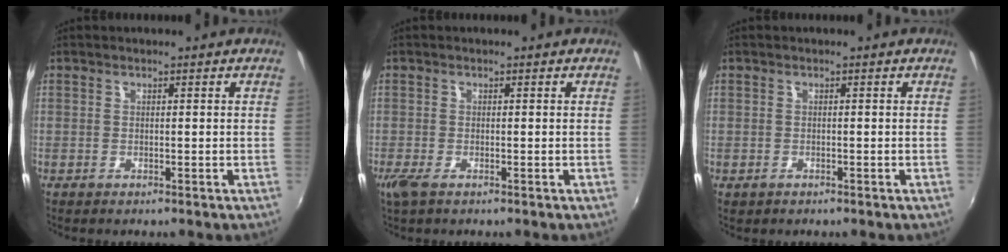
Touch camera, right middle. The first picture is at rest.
{"total": 2.3, "force": [-1.3, 0.6, 1.8], "torque": [-0.035, -0.010, -0.024]}
{"total": 0.6, "force": [-0.4, 0.4, 0.2], "torque": [-0.005, -0.001, -0.006]}